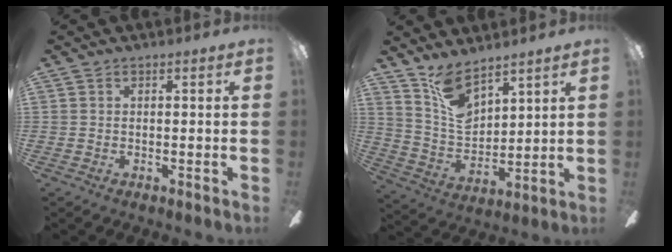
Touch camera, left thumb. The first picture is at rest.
{"total": 10.8, "force": [8.1, 4.8, 5.1], "torque": [-0.102, -0.046, 0.155]}